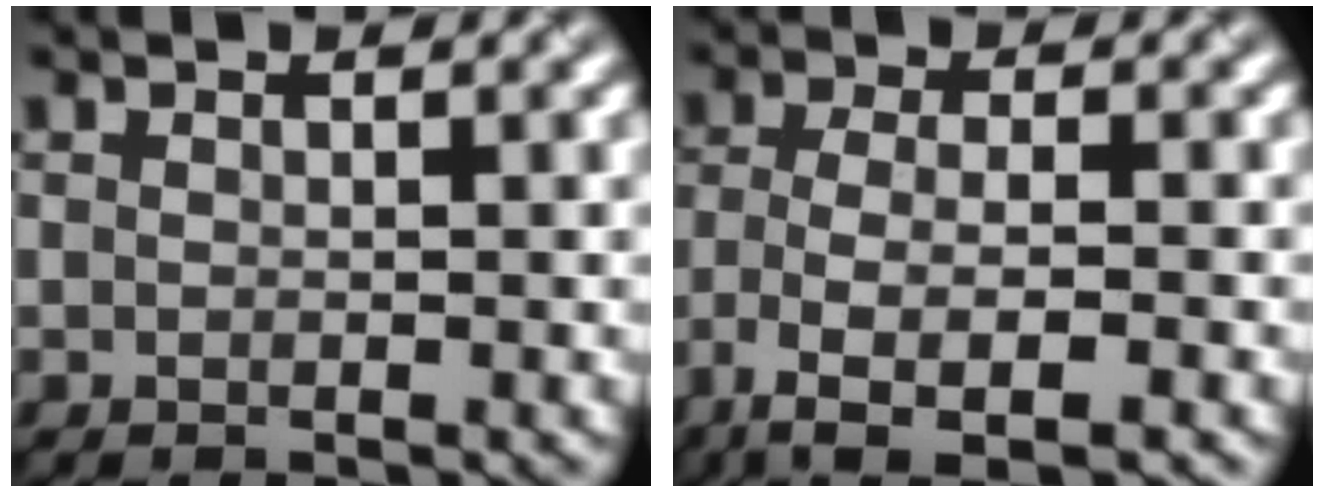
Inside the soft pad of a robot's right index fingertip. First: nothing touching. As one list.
[{"total": 6.1, "force": [-4.2, 1.7, 4.1], "torque": [-0.089, -0.001, -0.077]}]